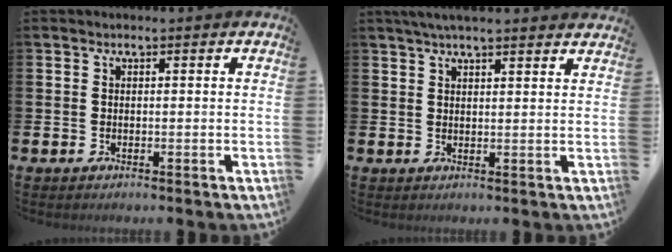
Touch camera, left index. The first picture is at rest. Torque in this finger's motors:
{"motor_torque": [0.99, -1.15, 0.52, 0.10]}